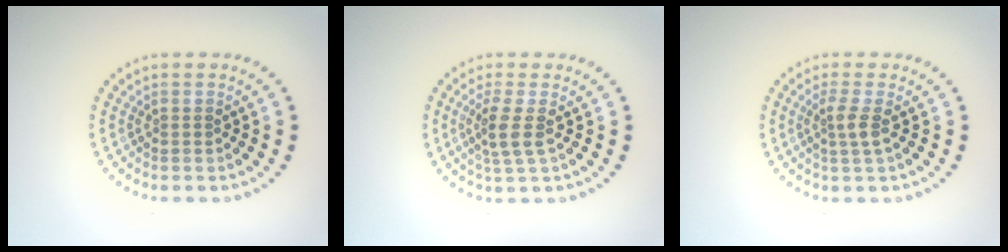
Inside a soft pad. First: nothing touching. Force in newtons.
{"total": 2.5, "press": 1.9, "slide": 1.6}
{"total": 1.8, "press": 1.3, "slide": 1.2}